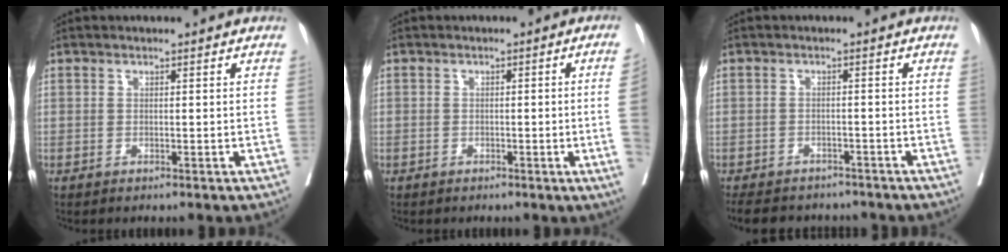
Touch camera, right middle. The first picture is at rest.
{"total": 3.7, "force": [-0.8, -0.8, 3.5], "torque": [-0.041, 0.001, -0.010]}
{"total": 10.2, "force": [-9.0, 3.9, 2.9], "torque": [-0.051, -0.001, -0.116]}